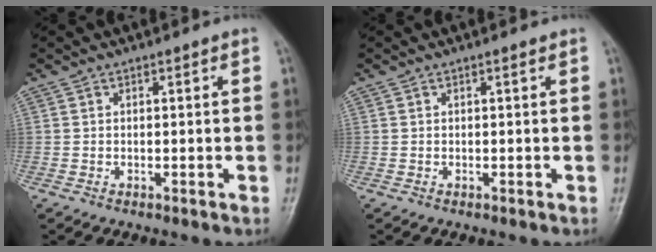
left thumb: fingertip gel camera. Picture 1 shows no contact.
{"total": 0.0}